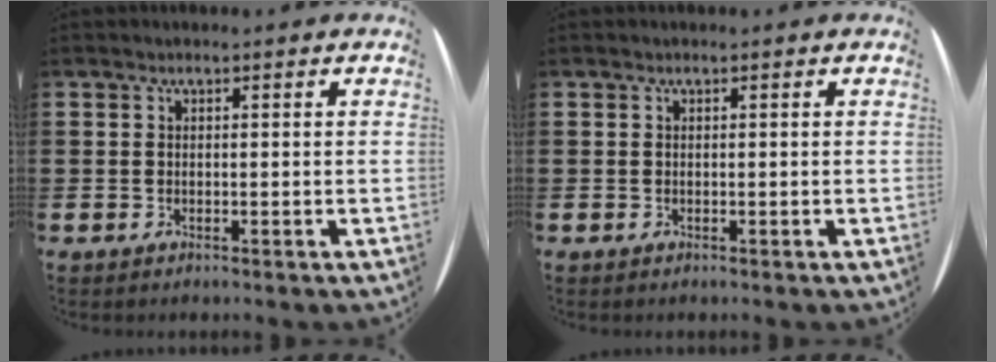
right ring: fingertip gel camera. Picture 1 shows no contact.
{"total": 0.0}